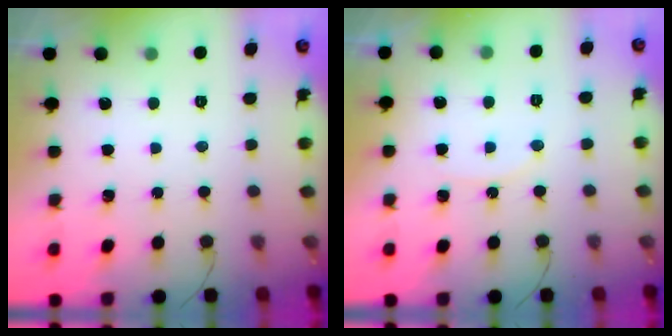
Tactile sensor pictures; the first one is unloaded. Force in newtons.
{"total": 5.6, "press": 5.6, "slide": 0.5}